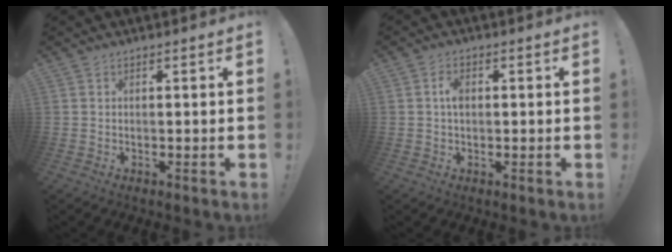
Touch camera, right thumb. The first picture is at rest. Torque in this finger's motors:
{"motor_torque": [-0.23, -0.15, 0.46, -0.17, 0.07]}